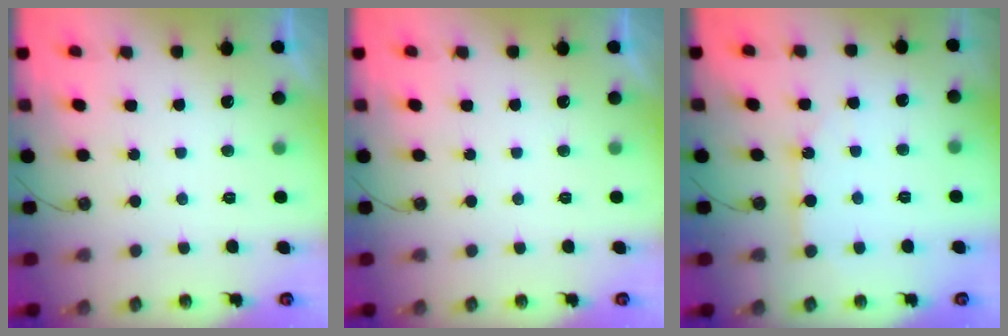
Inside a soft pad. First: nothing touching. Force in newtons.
{"total": 0.0}
{"total": 6.1, "press": 6.1, "slide": 0.2}